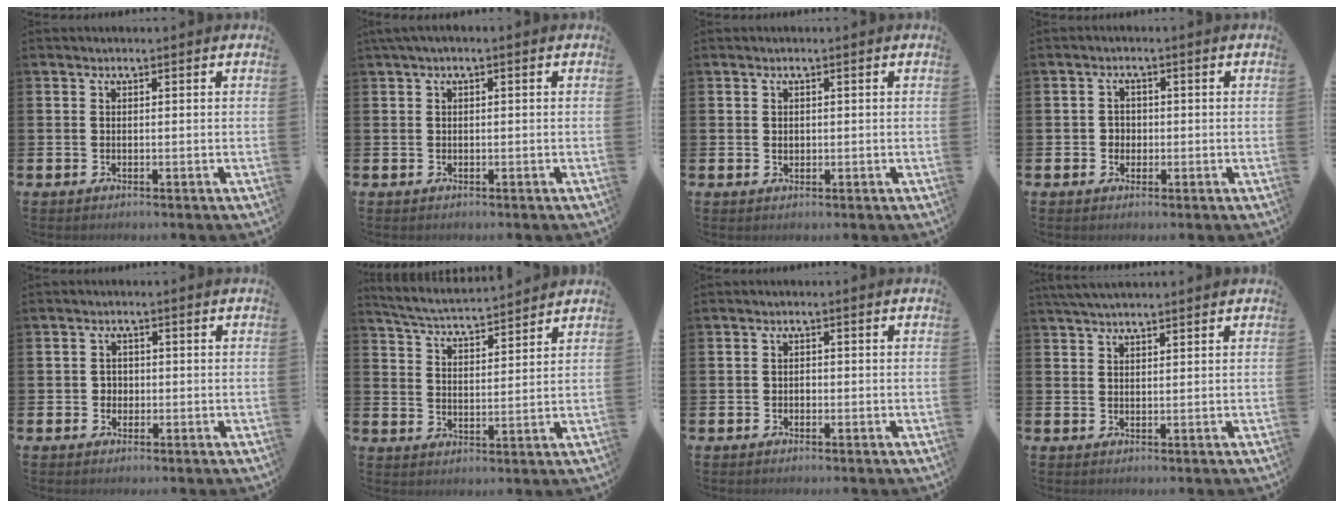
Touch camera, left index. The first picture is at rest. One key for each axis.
{"total": 0.7, "fx": -0.1, "fy": 0.2, "fz": 0.6, "tx": -0.017, "ty": 0.006, "tz": -0.003}
{"total": 0.8, "fx": 0.4, "fy": 0.6, "fz": 0.3, "tx": 0.003, "ty": 0.002, "tz": 0.005}
{"total": 1.8, "fx": -0.1, "fy": 1.8, "fz": 0.4, "tx": -0.003, "ty": 0.006, "tz": -0.009}
{"total": 1.6, "fx": -0.1, "fy": 1.6, "fz": 0.3, "tx": -0.001, "ty": 0.005, "tz": -0.007}
{"total": 4.8, "fx": 4.8, "fy": 0.1, "fz": 0.5, "tx": -0.036, "ty": -0.034, "tz": 0.084}
{"total": 0.8, "fx": -0.4, "fy": 0.7, "fz": 0.3, "tx": -0.004, "ty": 0.003, "tz": -0.009}
{"total": 3.0, "fx": 2.7, "fy": 0.5, "fz": 1.1, "tx": -0.025, "ty": -0.003, "tz": 0.049}